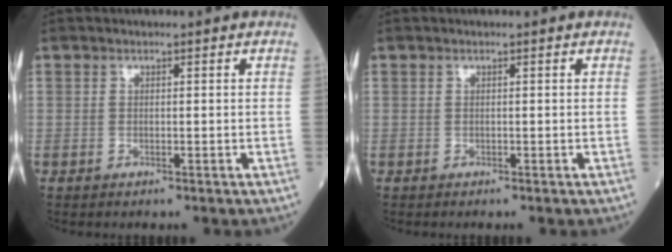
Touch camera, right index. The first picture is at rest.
{"total": 0.0}